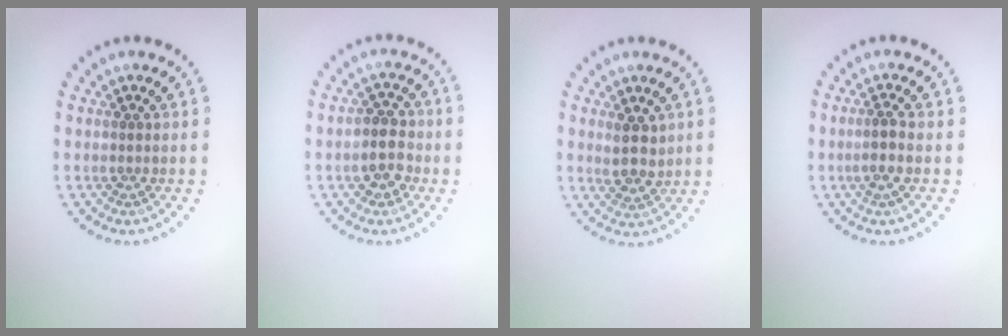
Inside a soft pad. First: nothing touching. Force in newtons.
{"total": 2.9, "press": 2.8, "slide": 0.8}
{"total": 2.7, "press": 2.4, "slide": 1.1}
{"total": 1.7, "press": 1.4, "slide": 1.0}